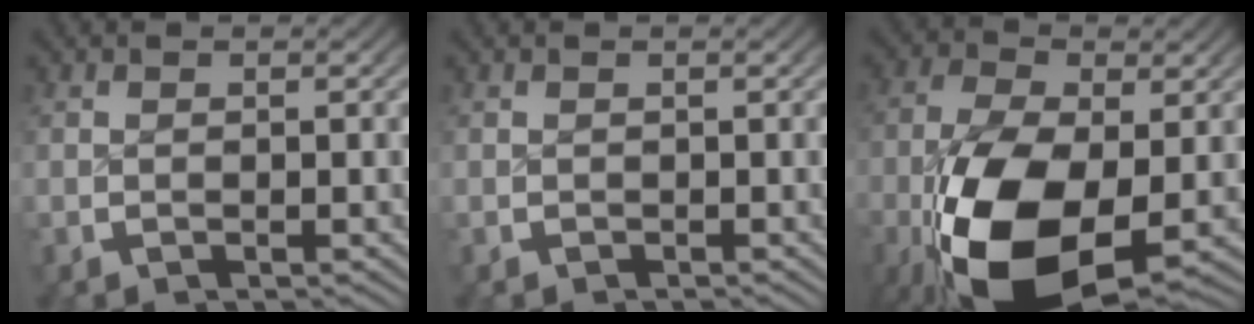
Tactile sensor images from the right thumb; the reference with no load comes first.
{"total": 0.5, "force": [0.0, -0.1, -0.5], "torque": [0.010, 0.001, 0.001]}
{"total": 13.5, "force": [-3.4, 7.9, 10.4], "torque": [-0.229, -0.067, -0.020]}